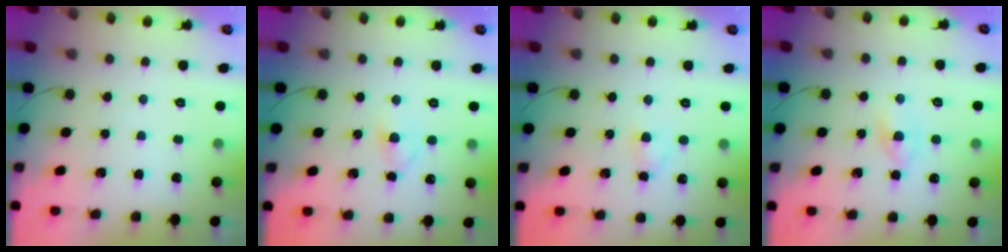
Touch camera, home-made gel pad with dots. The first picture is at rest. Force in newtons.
{"total": 3.4, "press": 3.2, "slide": 1.2}
{"total": 2.4, "press": 2.2, "slide": 1.1}
{"total": 3.0, "press": 2.9, "slide": 1.0}